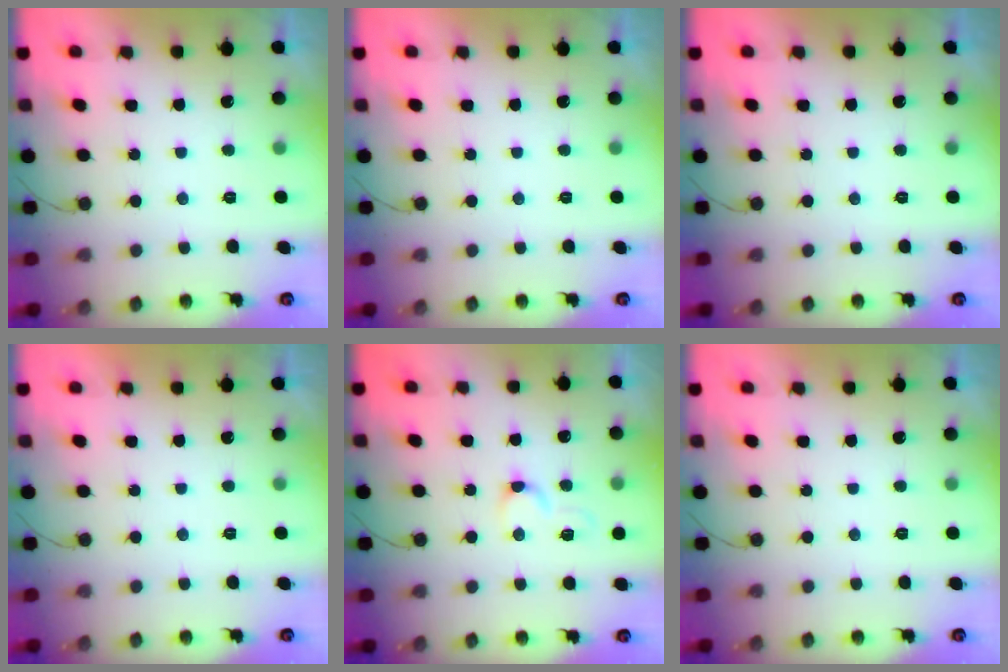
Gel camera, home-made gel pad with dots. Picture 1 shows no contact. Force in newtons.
{"total": 0.0}
{"total": 0.0}
{"total": 1.7, "press": 1.6, "slide": 0.0}
{"total": 4.4, "press": 4.3, "slide": 0.6}
{"total": 0.0}